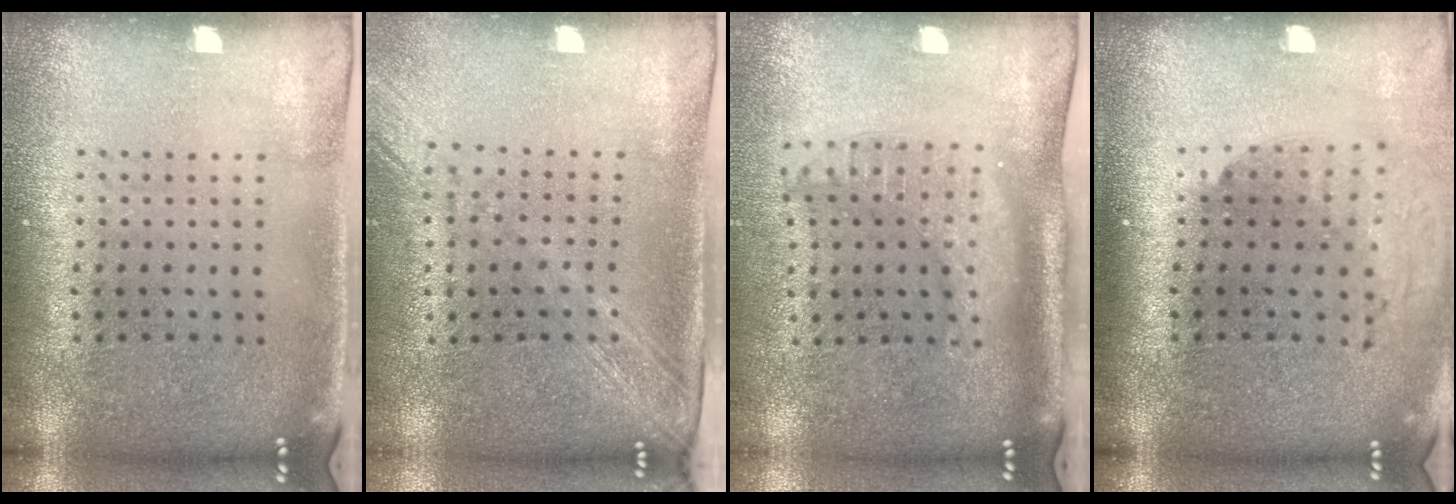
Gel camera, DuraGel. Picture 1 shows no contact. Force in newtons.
{"total": 2.0, "press": 1.6, "slide": 1.2}
{"total": 2.0, "press": 1.5, "slide": 1.3}
{"total": 2.0, "press": 1.5, "slide": 1.4}